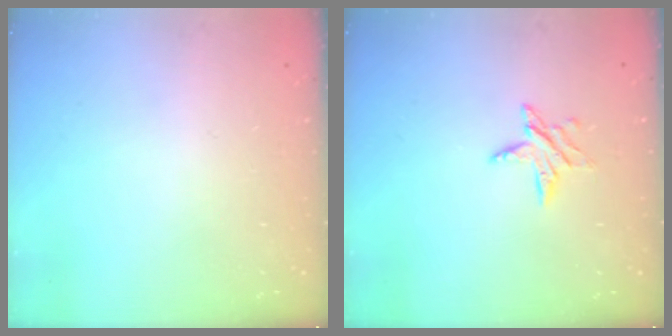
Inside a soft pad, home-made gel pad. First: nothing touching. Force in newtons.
{"total": 6.7, "press": 6.6, "slide": 0.7}